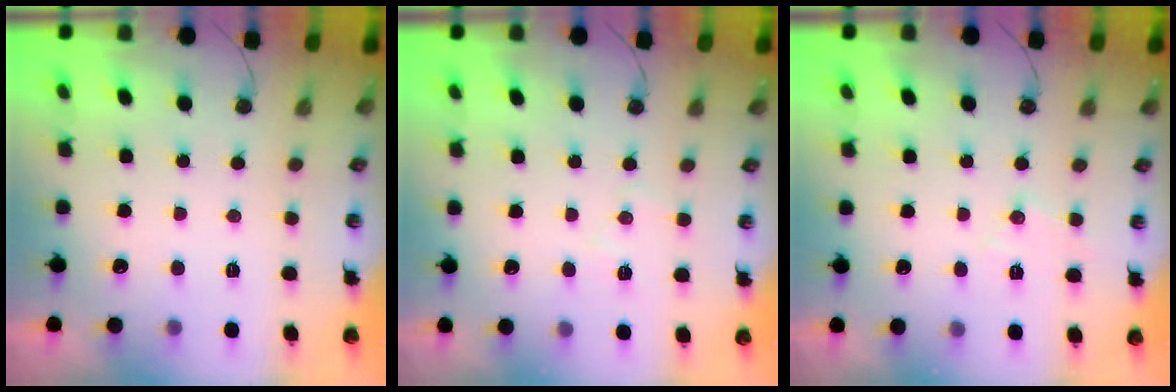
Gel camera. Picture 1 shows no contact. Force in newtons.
{"total": 7.0, "press": 7.0, "slide": 0.8}
{"total": 7.8, "press": 7.8, "slide": 0.4}